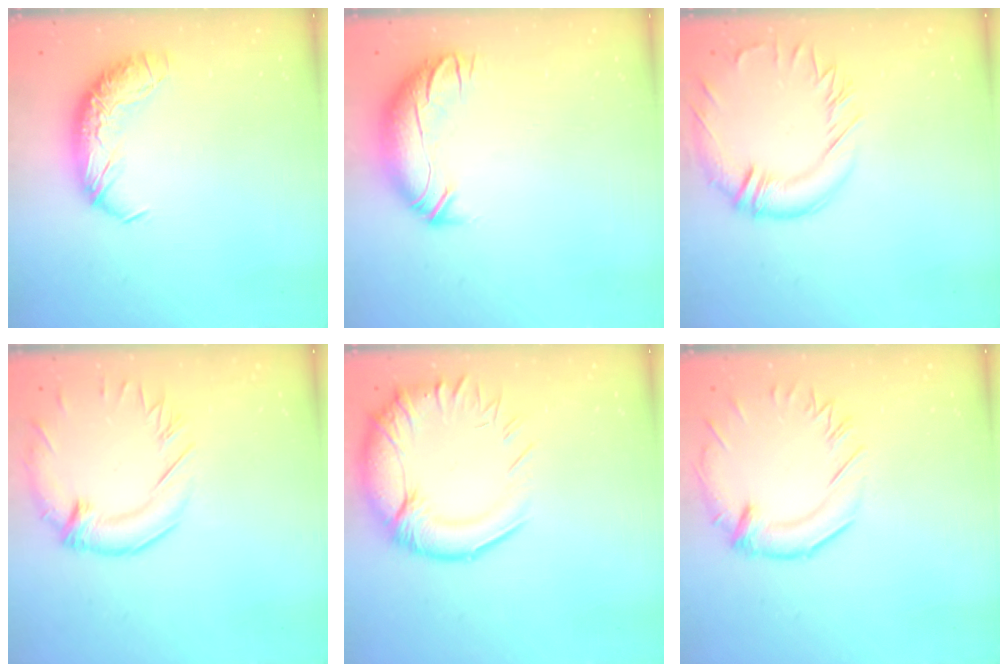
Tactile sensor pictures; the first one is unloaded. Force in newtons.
{"total": 3.5, "press": 2.3, "slide": 2.7}
{"total": 2.3, "press": 2.0, "slide": 1.2}
{"total": 2.1, "press": 1.3, "slide": 1.6}
{"total": 7.5, "press": 6.3, "slide": 4.0}
{"total": 1.5, "press": 0.5, "slide": 1.4}